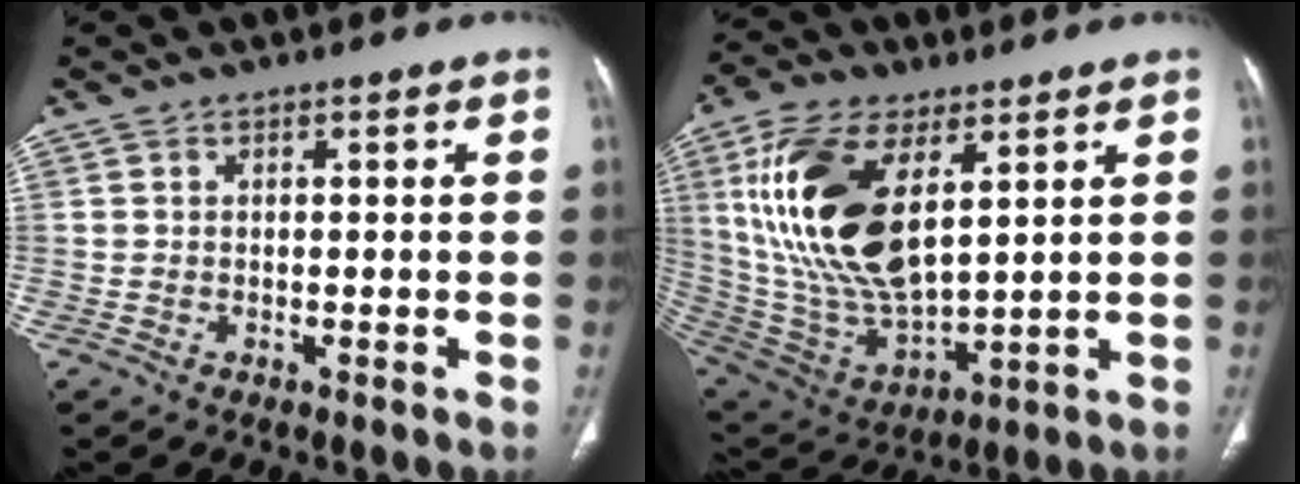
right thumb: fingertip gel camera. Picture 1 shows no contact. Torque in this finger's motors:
{"motor_torque": [-0.83, 4.17, 1.99, 0.78, 0.53]}